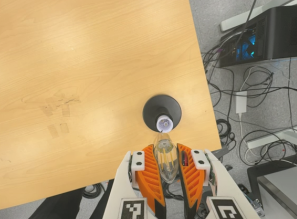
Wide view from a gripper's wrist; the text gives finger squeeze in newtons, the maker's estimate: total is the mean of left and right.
{"total": 19.4, "left": 23.9, "right": 14.9}